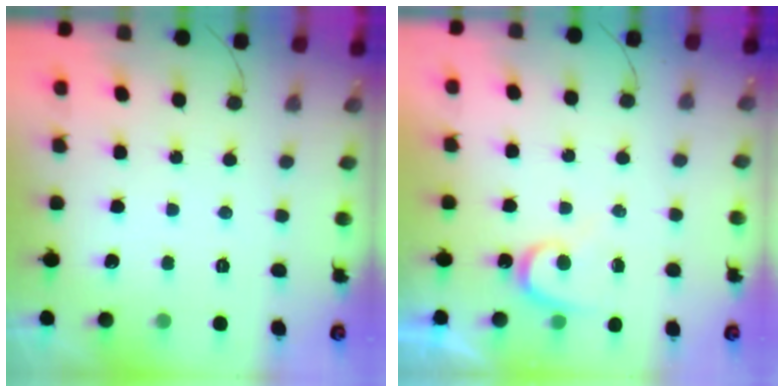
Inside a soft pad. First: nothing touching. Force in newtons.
{"total": 7.3, "press": 7.3, "slide": 0.3}